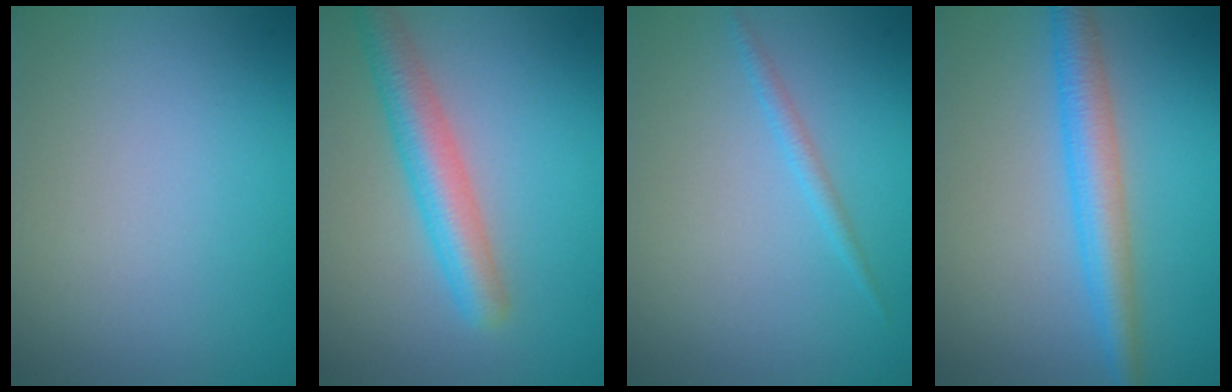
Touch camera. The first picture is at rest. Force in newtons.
{"total": 4.5, "press": 4.5, "slide": 0.2}
{"total": 1.1, "press": 1.1, "slide": 0.1}
{"total": 4.0, "press": 4.0, "slide": 0.1}